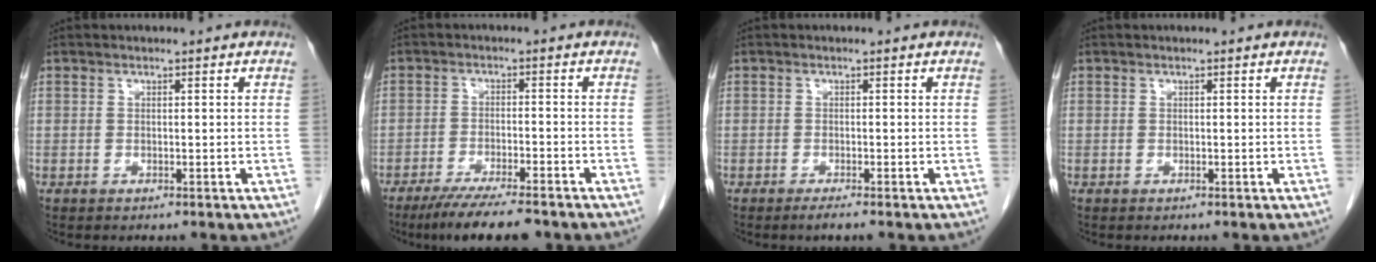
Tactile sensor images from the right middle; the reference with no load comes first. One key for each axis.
{"total": 8.9, "fx": -7.2, "fy": 1.1, "fz": 5.3, "tx": -0.083, "ty": -0.020, "tz": -0.112}
{"total": 1.3, "fx": -0.9, "fy": -0.2, "fz": 0.8, "tx": -0.019, "ty": -0.004, "tz": -0.018}
{"total": 0.0}